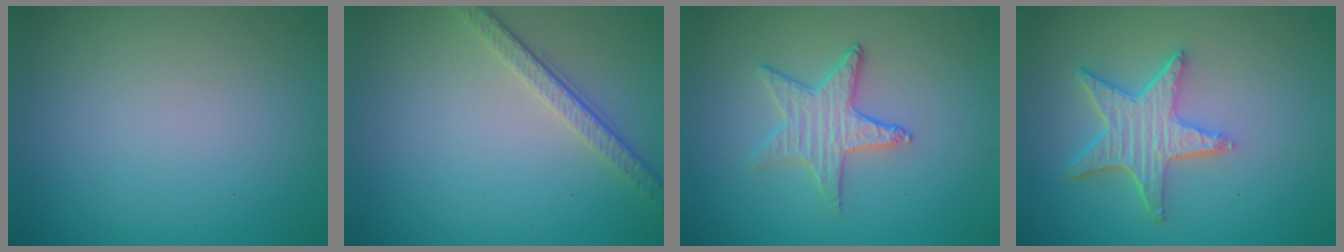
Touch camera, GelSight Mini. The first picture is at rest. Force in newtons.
{"total": 3.3, "press": 2.3, "slide": 2.3}
{"total": 2.8, "press": 2.7, "slide": 0.7}
{"total": 5.1, "press": 4.0, "slide": 3.1}